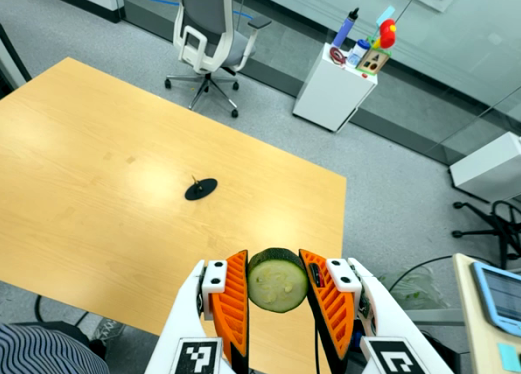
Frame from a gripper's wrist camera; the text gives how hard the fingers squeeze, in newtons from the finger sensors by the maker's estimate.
{"total": 9.2, "left": 8.3, "right": 10.0}